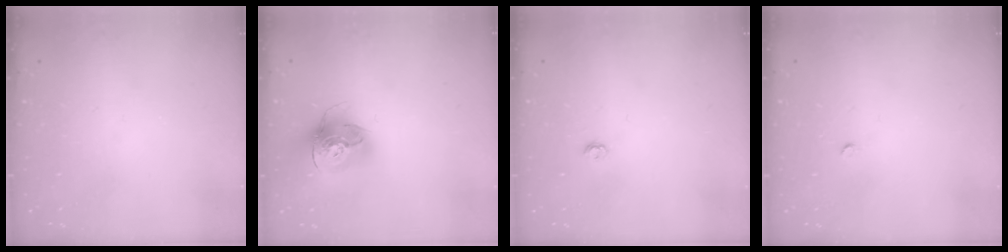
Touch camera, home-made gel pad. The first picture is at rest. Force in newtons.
{"total": 16.6, "press": 16.6, "slide": 1.6}
{"total": 2.9, "press": 2.9, "slide": 0.4}
{"total": 2.2, "press": 2.2, "slide": 0.3}